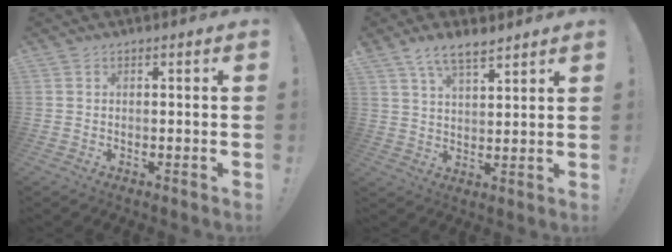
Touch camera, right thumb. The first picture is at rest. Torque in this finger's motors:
{"motor_torque": [0.01, 0.07, 0.51, 0.46, 0.00]}